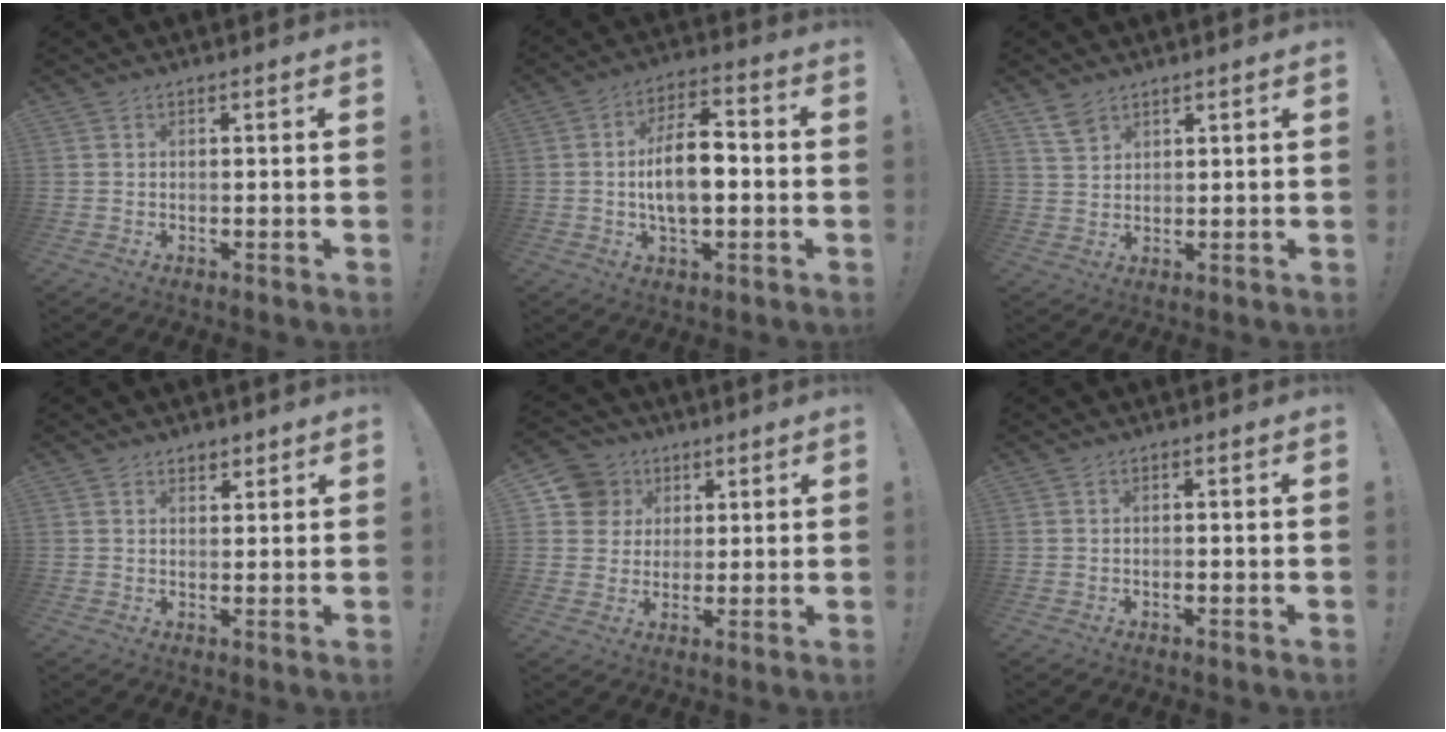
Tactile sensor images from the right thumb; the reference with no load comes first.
{"total": 11.6, "force": [-1.1, 5.7, 10.0], "torque": [-0.175, 0.005, -0.024]}
{"total": 4.4, "force": [3.3, 2.3, 1.8], "torque": [-0.022, -0.018, 0.061]}
{"total": 2.4, "force": [1.8, 1.6, 0.4], "torque": [0.005, -0.010, 0.030]}
{"total": 9.8, "force": [3.4, 8.9, 2.1], "torque": [-0.024, -0.014, 0.070]}
{"total": 0.7, "force": [-0.4, 0.3, 0.5], "torque": [-0.014, 0.004, -0.005]}